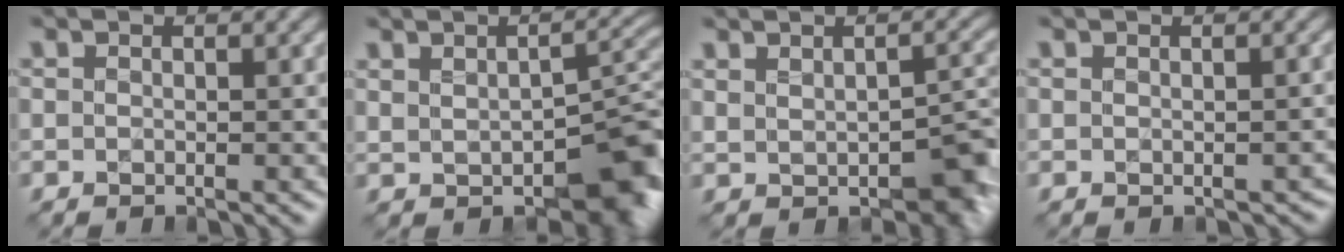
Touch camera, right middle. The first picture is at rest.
{"total": 7.8, "force": [-3.2, 3.7, 6.1], "torque": [-0.079, -0.017, -0.036]}
{"total": 5.3, "force": [-1.9, 2.7, 4.2], "torque": [-0.053, -0.016, -0.013]}
{"total": 1.5, "force": [-0.8, 1.0, 0.7], "torque": [0.000, -0.007, -0.007]}